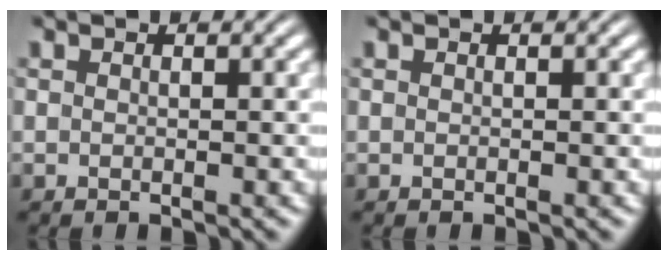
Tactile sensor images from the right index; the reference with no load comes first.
{"total": 0.0}